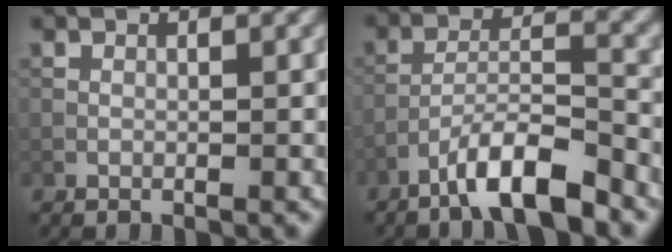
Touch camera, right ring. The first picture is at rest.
{"total": 6.5, "force": [-4.6, 1.2, 4.4], "torque": [-0.072, 0.008, -0.082]}